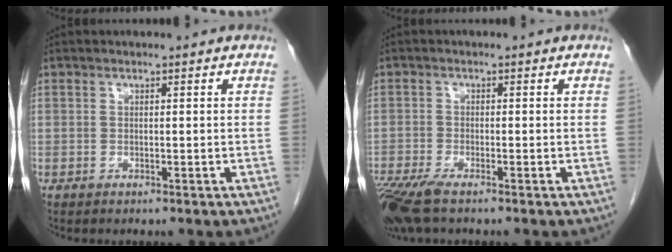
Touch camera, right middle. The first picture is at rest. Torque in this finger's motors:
{"motor_torque": [0.71, -0.42, 0.11, 0.09]}